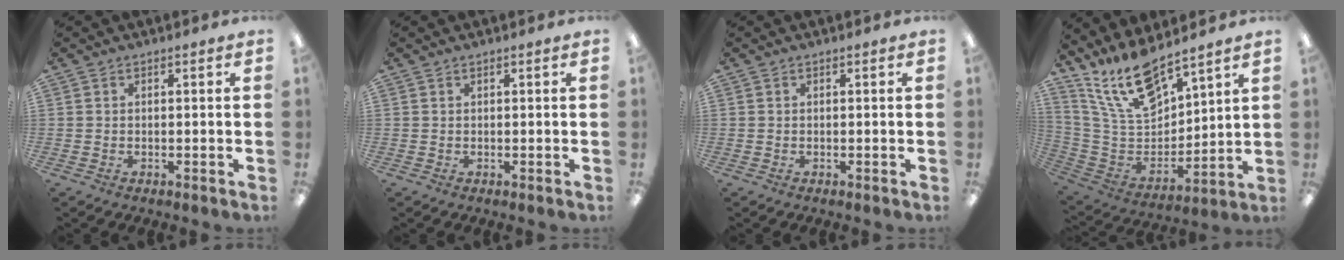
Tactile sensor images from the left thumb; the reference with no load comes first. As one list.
[{"total": 0.0}, {"total": 0.0}, {"total": 16.3, "force": [13.1, 5.8, 7.7], "torque": [-0.173, -0.073, 0.241]}]